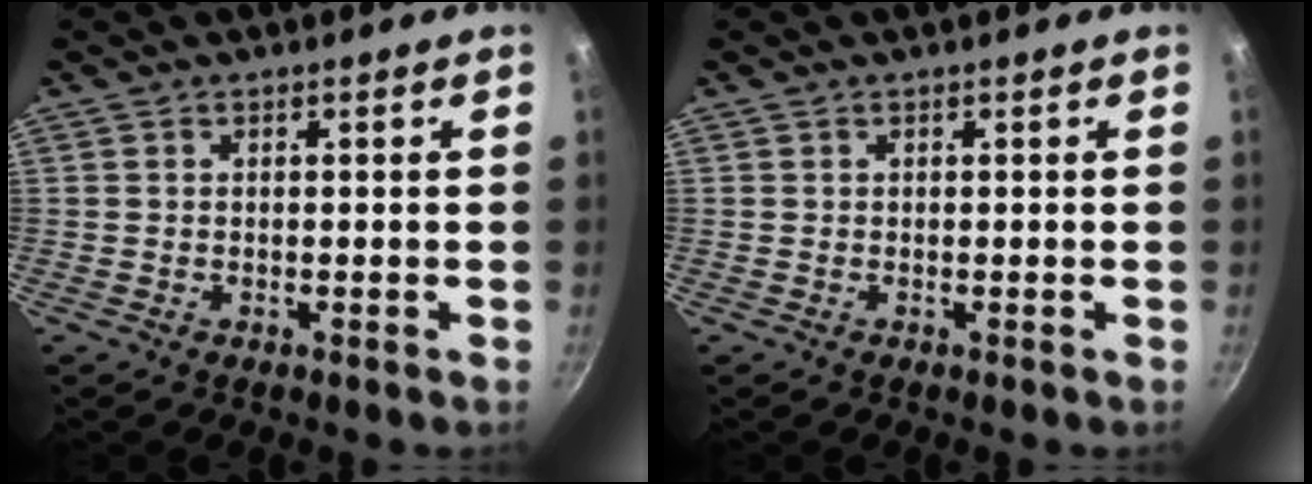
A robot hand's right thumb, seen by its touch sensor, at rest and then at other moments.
{"total": 0.0}